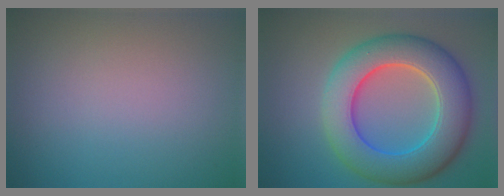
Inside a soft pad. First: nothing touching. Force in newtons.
{"total": 9.5, "press": 9.5, "slide": 0.2}